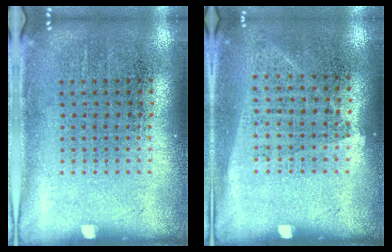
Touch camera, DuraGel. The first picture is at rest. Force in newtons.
{"total": 1.0, "press": 0.8, "slide": 0.5}